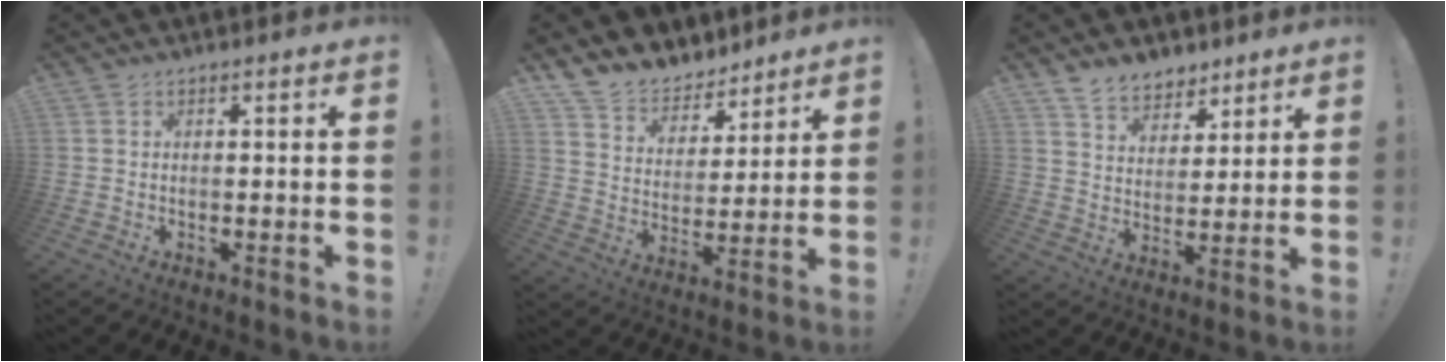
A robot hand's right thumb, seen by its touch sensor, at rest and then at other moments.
{"total": 10.0, "force": [8.6, 4.9, 0.9], "torque": [-0.026, -0.078, 0.167]}
{"total": 8.8, "force": [7.0, 5.0, 1.8], "torque": [-0.031, -0.050, 0.137]}